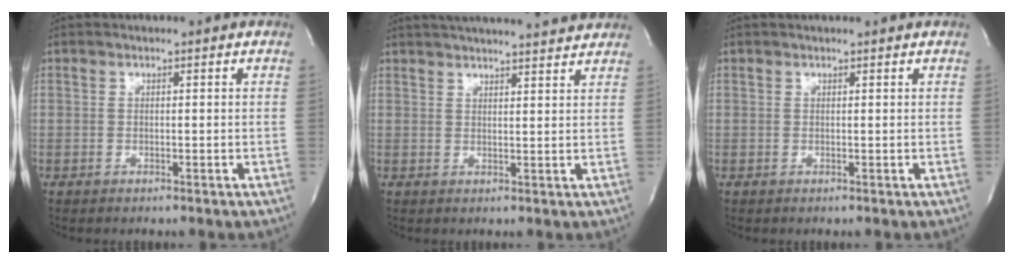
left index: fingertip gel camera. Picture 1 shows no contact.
{"total": 14.9, "force": [14.0, 1.2, 5.0], "torque": [-0.081, 0.020, 0.183]}
{"total": 2.0, "force": [1.9, 0.1, 0.6], "torque": [-0.008, 0.014, 0.023]}